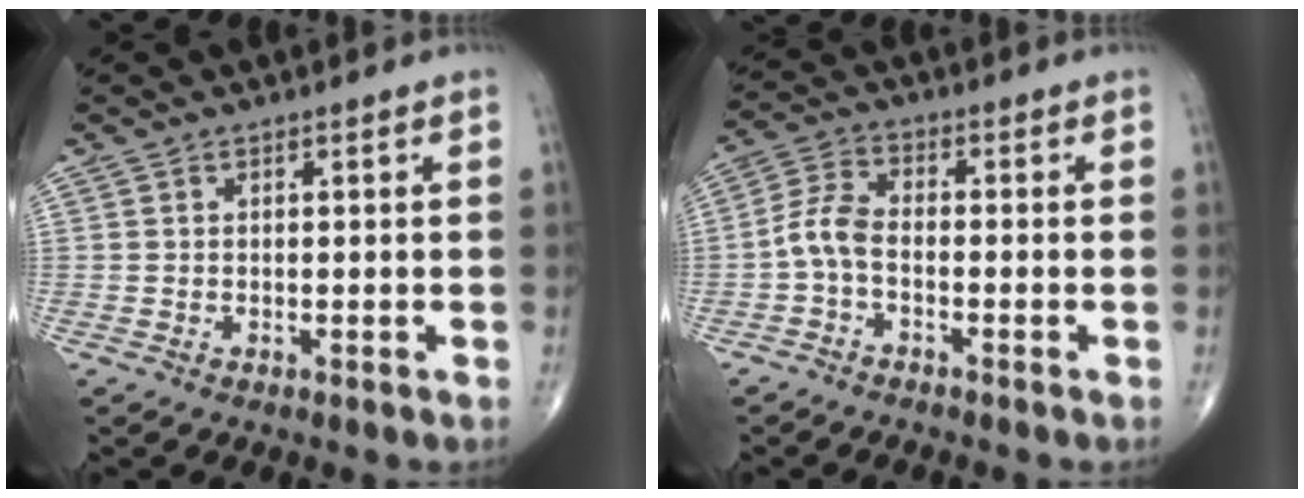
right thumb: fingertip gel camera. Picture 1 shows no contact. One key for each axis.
{"total": 5.3, "fx": -1.7, "fy": 2.7, "fz": 4.3, "tx": -0.094, "ty": 0.022, "tz": -0.045}